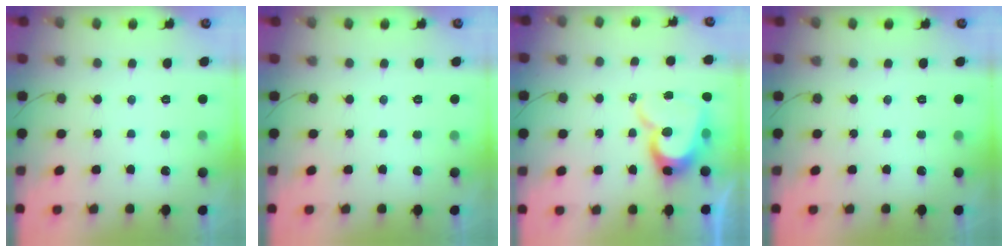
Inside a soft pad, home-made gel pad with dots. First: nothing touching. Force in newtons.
{"total": 0.0}
{"total": 14.1, "press": 14.0, "slide": 1.5}
{"total": 0.0}